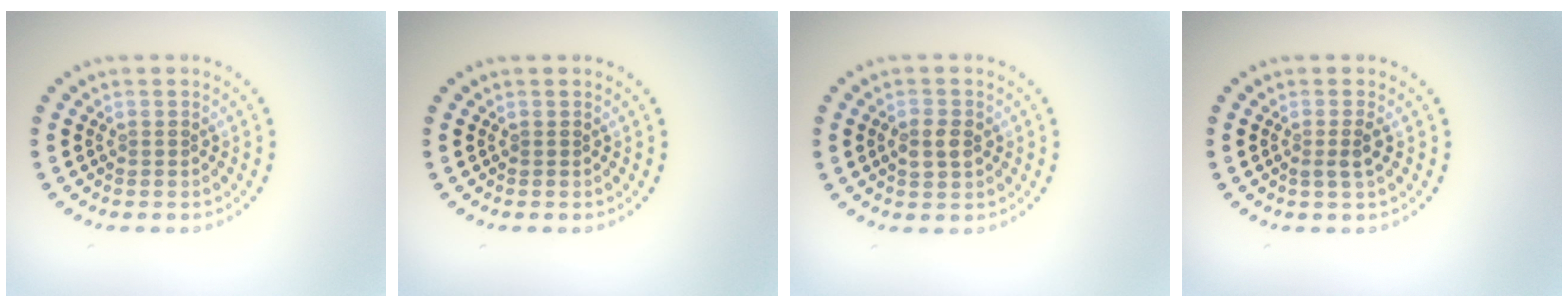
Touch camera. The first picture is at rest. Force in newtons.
{"total": 0.0}
{"total": 2.2, "press": 2.2, "slide": 0.1}
{"total": 1.5, "press": 1.2, "slide": 0.9}